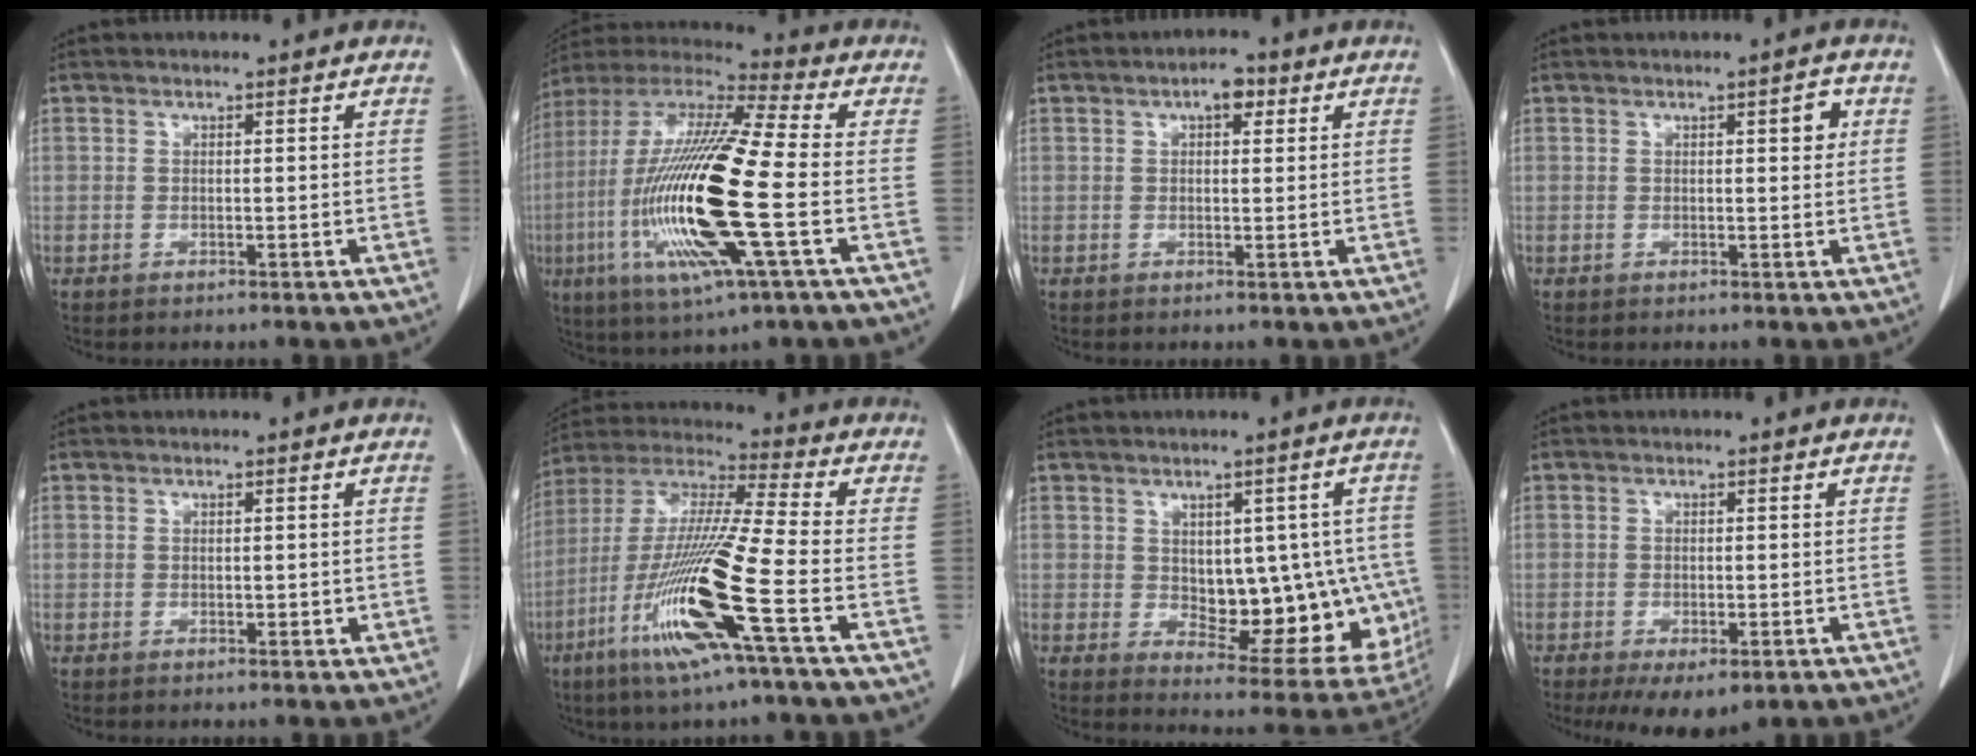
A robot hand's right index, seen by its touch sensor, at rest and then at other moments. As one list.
[{"total": 22.8, "force": [-4.5, 2.1, 22.3], "torque": [-0.489, -0.026, -0.090]}, {"total": 3.1, "force": [1.5, 1.3, 2.4], "torque": [-0.037, 0.009, 0.019]}, {"total": 2.4, "force": [0.8, 0.6, 2.1], "torque": [-0.027, 0.002, 0.010]}, {"total": 1.1, "force": [-0.1, 0.6, 0.9], "torque": [-0.010, -0.002, 0.002]}, {"total": 18.1, "force": [-7.1, -0.5, 16.6], "torque": [-0.353, -0.029, -0.144]}, {"total": 15.4, "force": [-0.6, 7.9, 13.2], "torque": [-0.150, 0.009, 0.018]}, {"total": 5.9, "force": [-3.4, 2.5, 4.1], "torque": [-0.058, -0.010, -0.047]}]